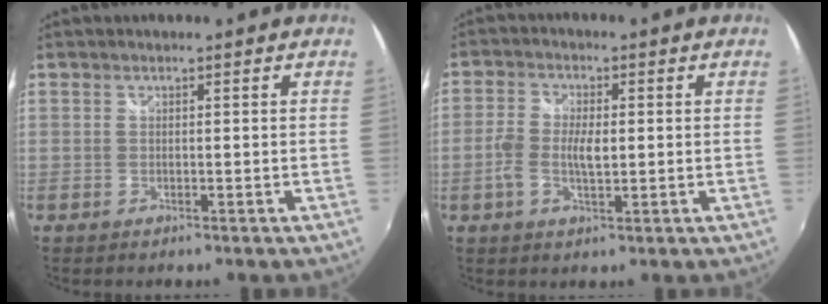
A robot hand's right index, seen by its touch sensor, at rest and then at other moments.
{"total": 5.7, "force": [-0.4, 2.0, 5.3], "torque": [-0.107, -0.004, -0.010]}